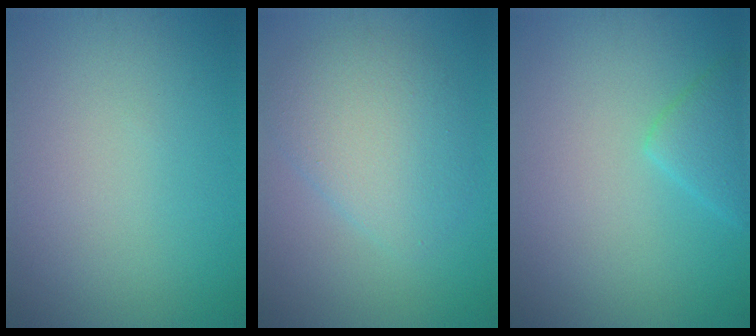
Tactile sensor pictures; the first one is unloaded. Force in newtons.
{"total": 4.6, "press": 4.6, "slide": 0.2}
{"total": 2.3, "press": 2.3, "slide": 0.3}